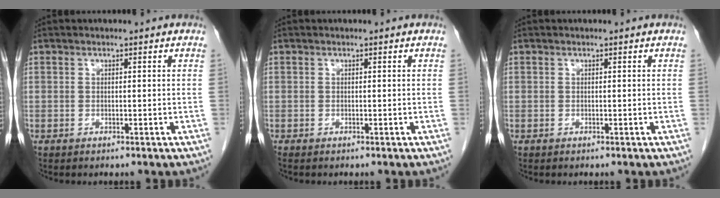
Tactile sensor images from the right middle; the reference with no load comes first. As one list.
[{"total": 0.0}, {"total": 0.0}]